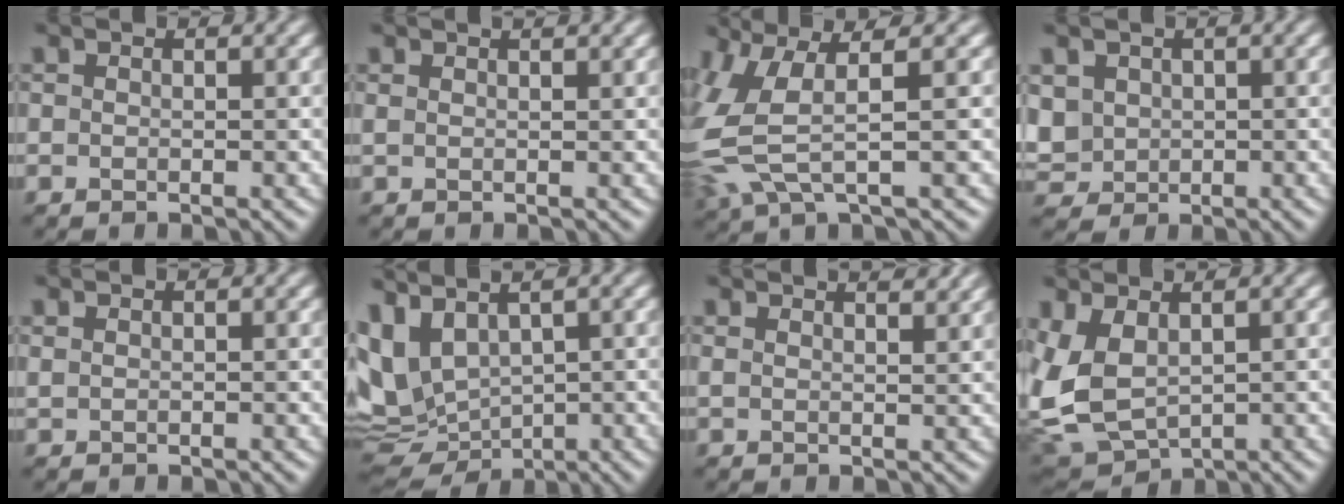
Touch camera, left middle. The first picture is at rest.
{"total": 2.5, "force": [1.6, 1.1, 1.5], "torque": [-0.017, 0.024, 0.009]}
{"total": 5.7, "force": [-0.3, 2.4, 5.2], "torque": [-0.143, -0.007, -0.003]}
{"total": 4.5, "force": [-0.2, 3.8, 2.3], "torque": [-0.073, 0.000, 0.001]}
{"total": 0.5, "force": [0.3, 0.4, 0.2], "torque": [-0.002, 0.001, 0.008]}
{"total": 9.2, "force": [0.2, 6.1, 6.9], "torque": [-0.149, -0.007, 0.027]}
{"total": 4.8, "force": [3.5, 2.0, 2.7], "torque": [-0.020, 0.045, 0.018]}
{"total": 7.1, "force": [-0.3, 4.5, 5.4], "torque": [-0.130, -0.008, -0.003]}